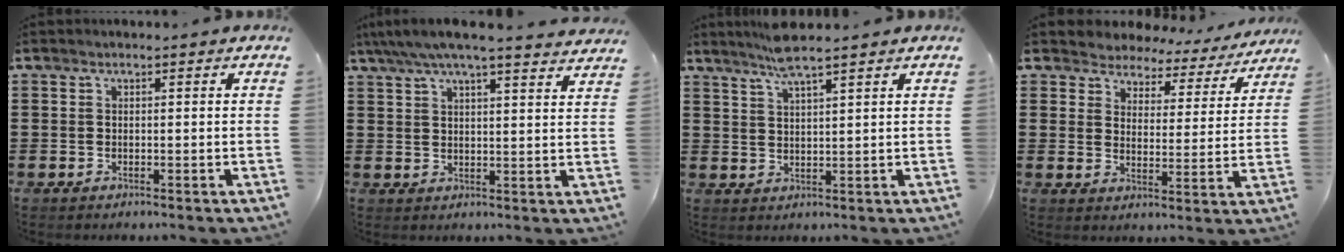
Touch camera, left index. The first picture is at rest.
{"total": 5.4, "force": [4.7, 0.0, 2.6], "torque": [-0.065, -0.018, 0.081]}
{"total": 4.9, "force": [4.0, -0.1, 2.8], "torque": [-0.065, -0.005, 0.072]}
{"total": 3.5, "force": [3.3, 1.1, -0.3], "torque": [-0.019, -0.024, 0.051]}